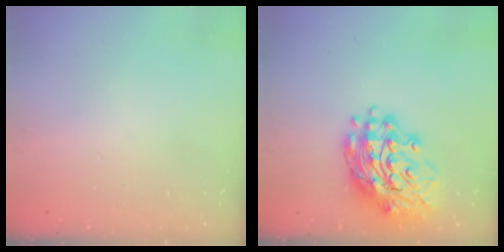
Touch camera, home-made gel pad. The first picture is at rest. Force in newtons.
{"total": 16.6, "press": 16.5, "slide": 1.7}